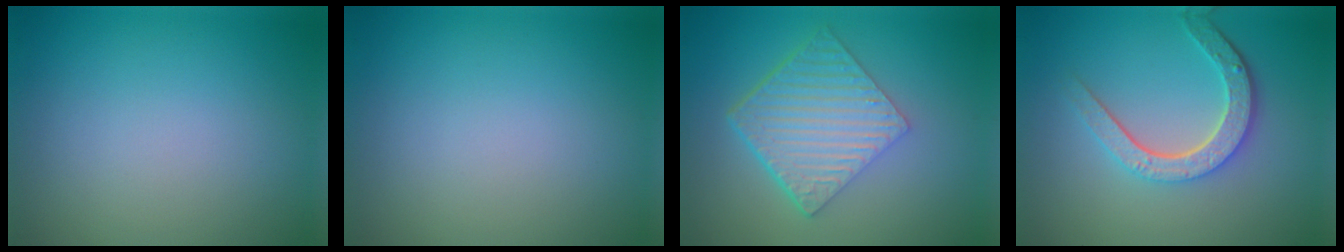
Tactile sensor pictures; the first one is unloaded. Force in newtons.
{"total": 0.0}
{"total": 6.3, "press": 4.3, "slide": 4.6}
{"total": 4.4, "press": 3.4, "slide": 2.9}